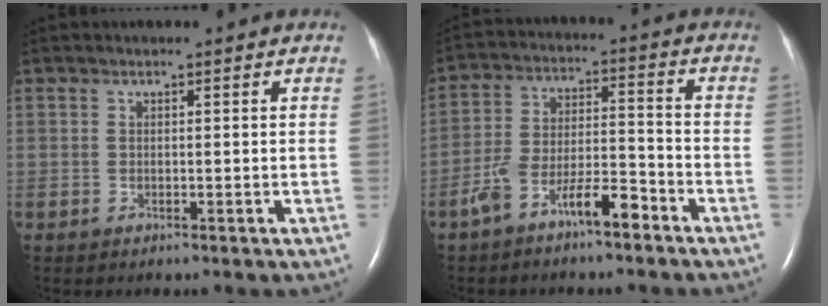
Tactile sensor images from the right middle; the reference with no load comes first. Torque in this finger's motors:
{"motor_torque": [1.15, -0.99, 0.49, 0.10]}